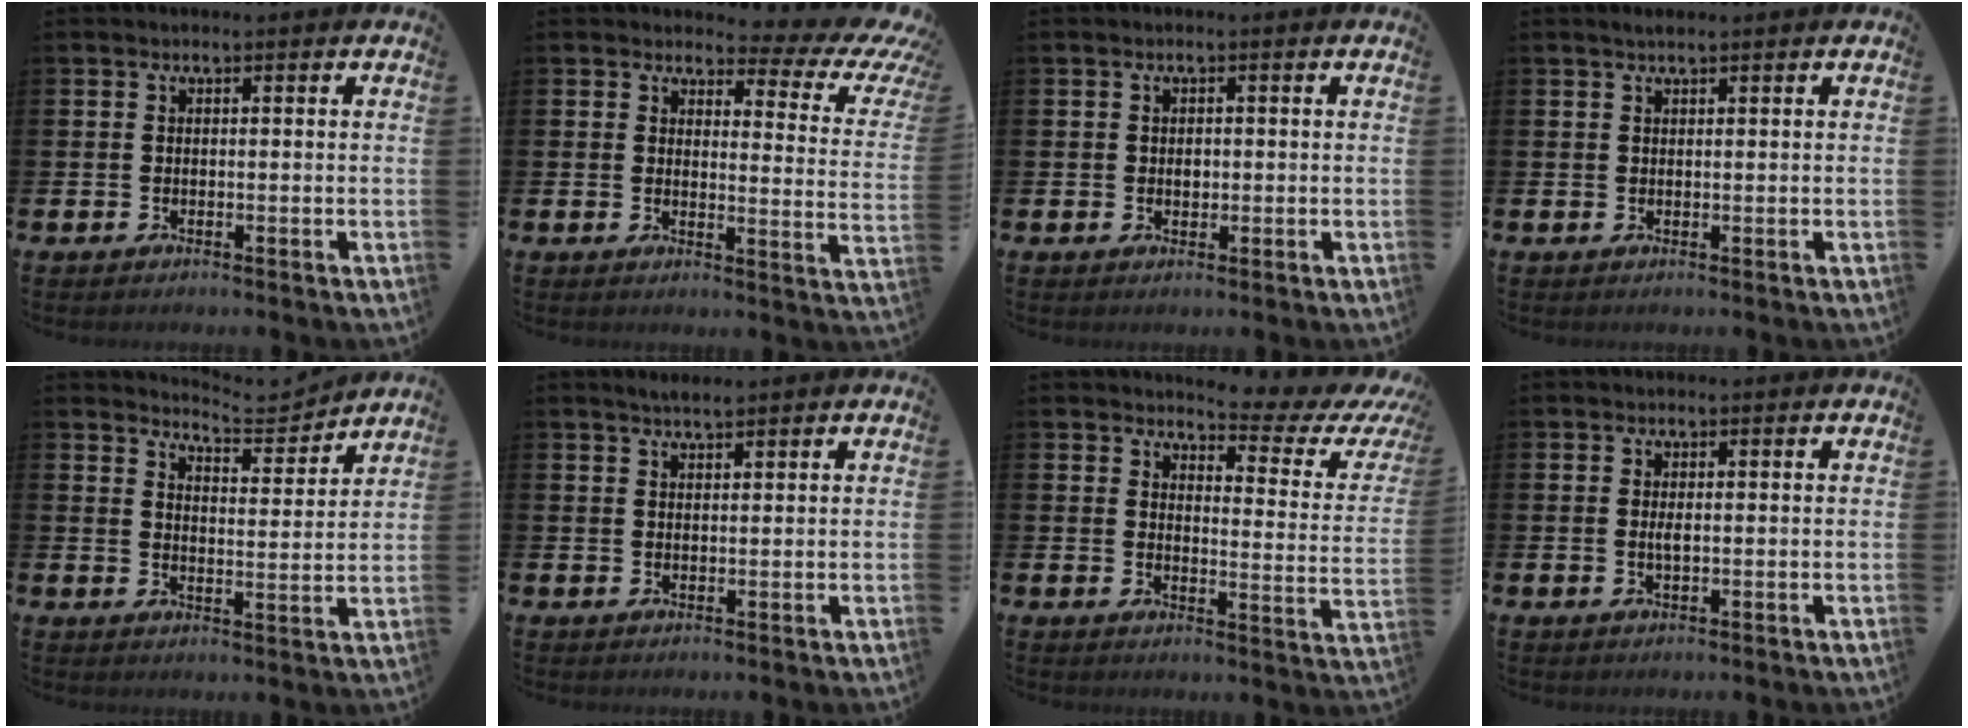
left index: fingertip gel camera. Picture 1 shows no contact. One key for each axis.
{"total": 3.7, "fx": 2.8, "fy": 1.7, "fz": 1.7, "tx": -0.017, "ty": -0.039, "tz": 0.033}
{"total": 1.0, "fx": 0.1, "fy": 0.8, "fz": 0.6, "tx": -0.005, "ty": 0.001, "tz": 0.000}
{"total": 0.9, "fx": 0.8, "fy": 0.1, "fz": 0.5, "tx": -0.001, "ty": -0.001, "tz": 0.012}
{"total": 5.5, "fx": 5.5, "fy": 0.4, "fz": 0.5, "tx": -0.015, "ty": -0.040, "tz": 0.096}
{"total": 2.1, "fx": 1.9, "fy": 0.4, "fz": 0.7, "tx": -0.008, "ty": -0.002, "tz": 0.032}
{"total": 3.9, "fx": 3.5, "fy": 1.0, "fz": 1.5, "tx": -0.024, "ty": -0.038, "tz": 0.047}
{"total": 1.2, "fx": 0.2, "fy": 0.4, "fz": 1.2, "tx": -0.023, "ty": 0.003, "tz": 0.001}